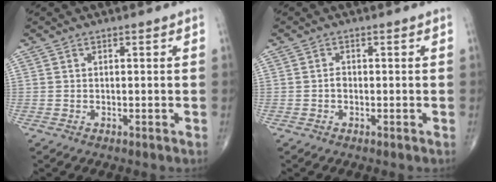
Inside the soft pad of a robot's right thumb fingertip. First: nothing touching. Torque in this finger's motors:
{"motor_torque": [0.29, 0.07, 0.37, 0.13, -0.01]}